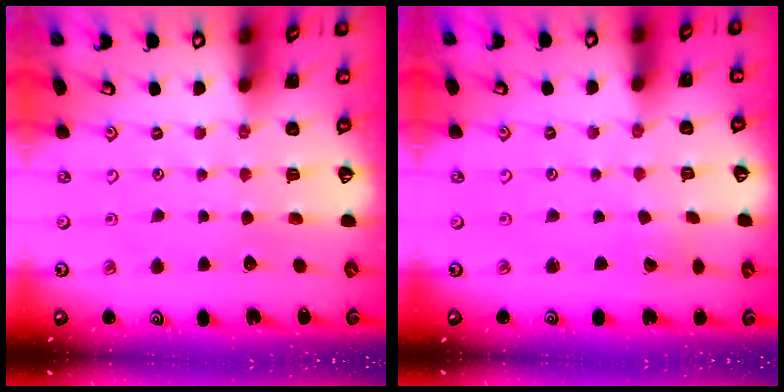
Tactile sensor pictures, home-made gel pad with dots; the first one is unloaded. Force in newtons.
{"total": 1.2, "press": 1.2, "slide": 0.0}